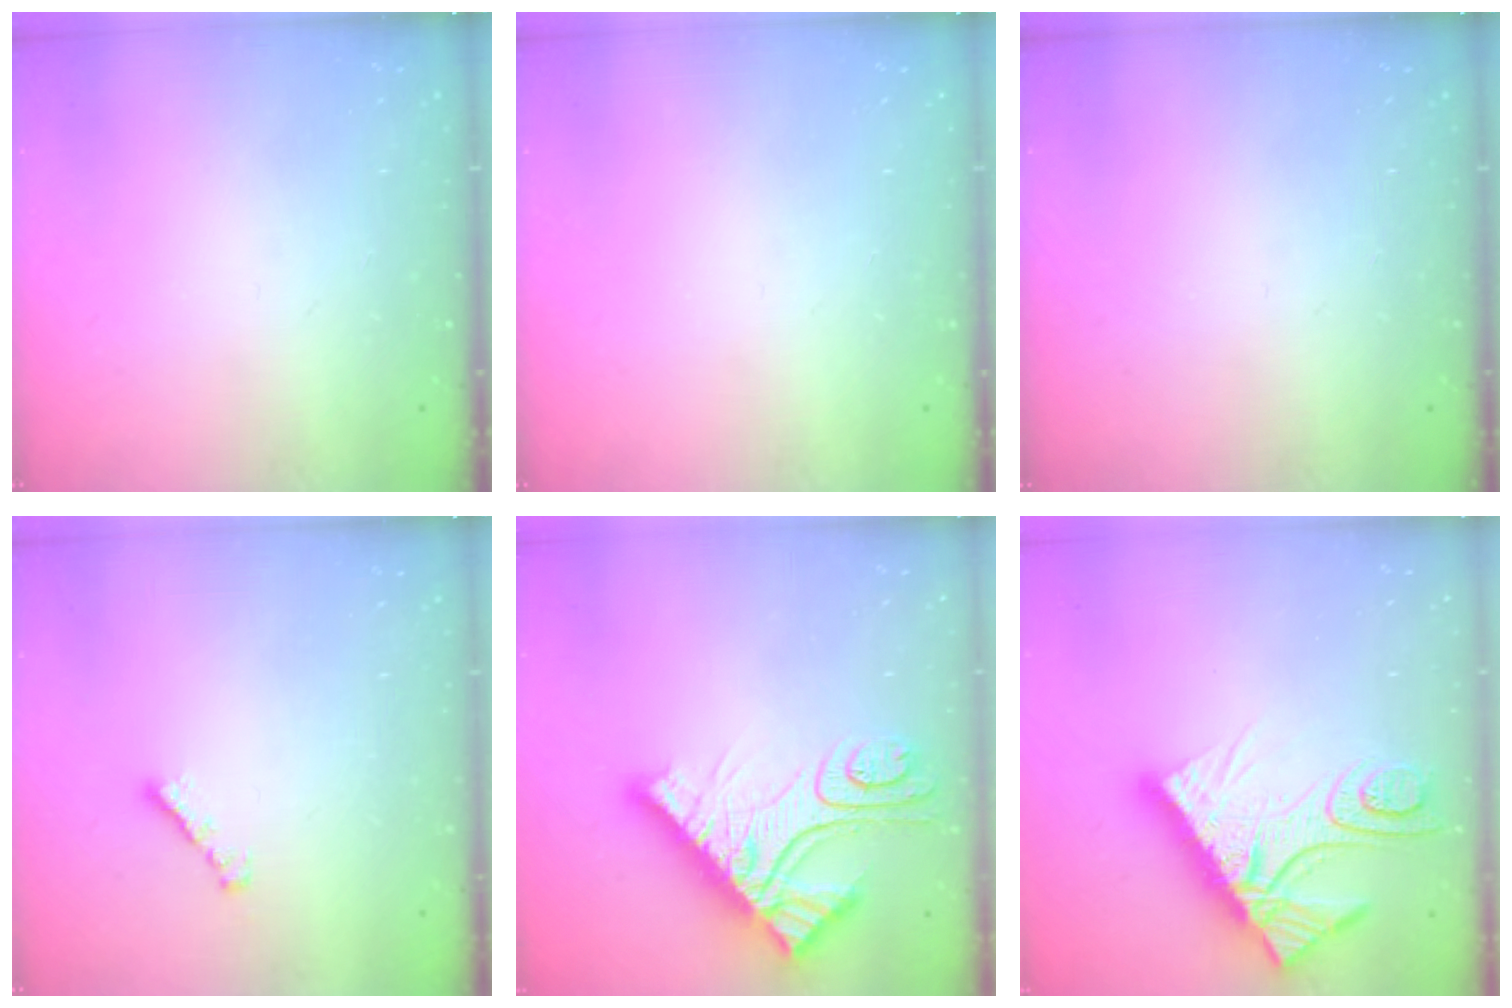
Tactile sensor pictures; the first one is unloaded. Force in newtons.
{"total": 0.0}
{"total": 0.0}
{"total": 1.6, "press": 1.5, "slide": 0.4}
{"total": 17.4, "press": 17.3, "slide": 1.8}
{"total": 16.4, "press": 16.3, "slide": 1.4}